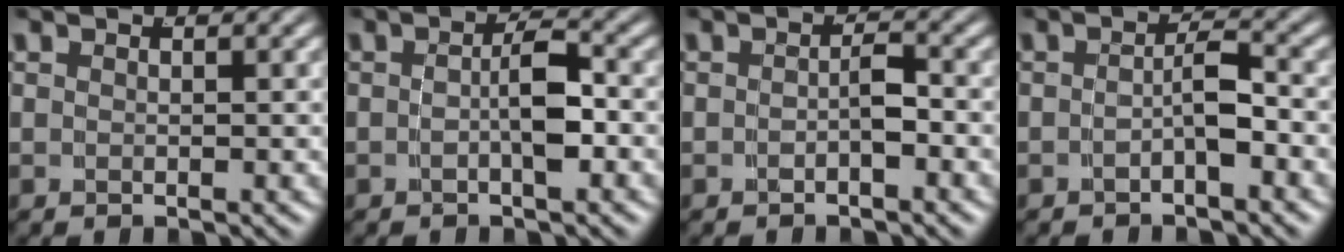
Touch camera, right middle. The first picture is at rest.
{"total": 2.4, "force": [-0.8, 0.2, 2.3], "torque": [-0.035, -0.005, -0.008]}
{"total": 1.4, "force": [-1.0, 0.2, 1.0], "torque": [-0.013, -0.003, -0.013]}
{"total": 2.1, "force": [-1.3, 0.2, 1.6], "torque": [-0.023, -0.005, -0.017]}